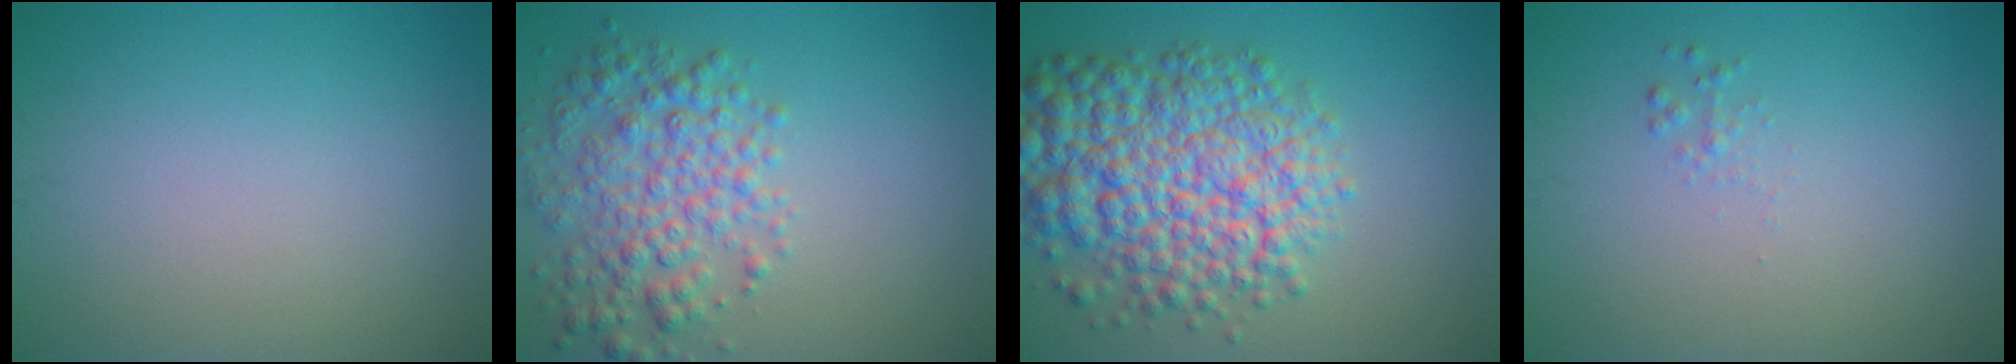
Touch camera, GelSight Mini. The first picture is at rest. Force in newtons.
{"total": 4.9, "press": 4.9, "slide": 0.1}
{"total": 9.9, "press": 9.9, "slide": 0.3}
{"total": 0.6, "press": 0.6, "slide": 0.0}